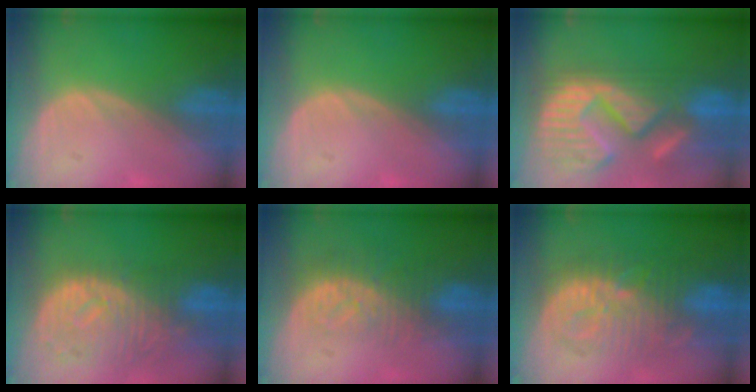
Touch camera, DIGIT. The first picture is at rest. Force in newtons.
{"total": 0.0}
{"total": 15.3, "press": 12.6, "slide": 8.7}
{"total": 11.5, "press": 10.0, "slide": 5.7}
{"total": 8.3, "press": 7.2, "slide": 4.1}
{"total": 10.3, "press": 10.3, "slide": 0.4}